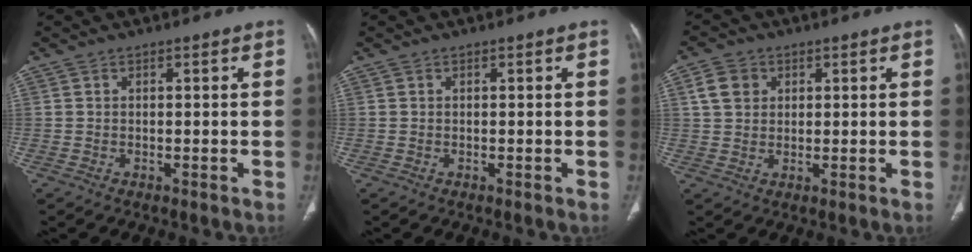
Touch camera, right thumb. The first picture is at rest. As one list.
[{"total": 0.0}, {"total": 4.8, "force": [1.6, 3.9, 2.3], "torque": [-0.027, 0.002, 0.028]}]